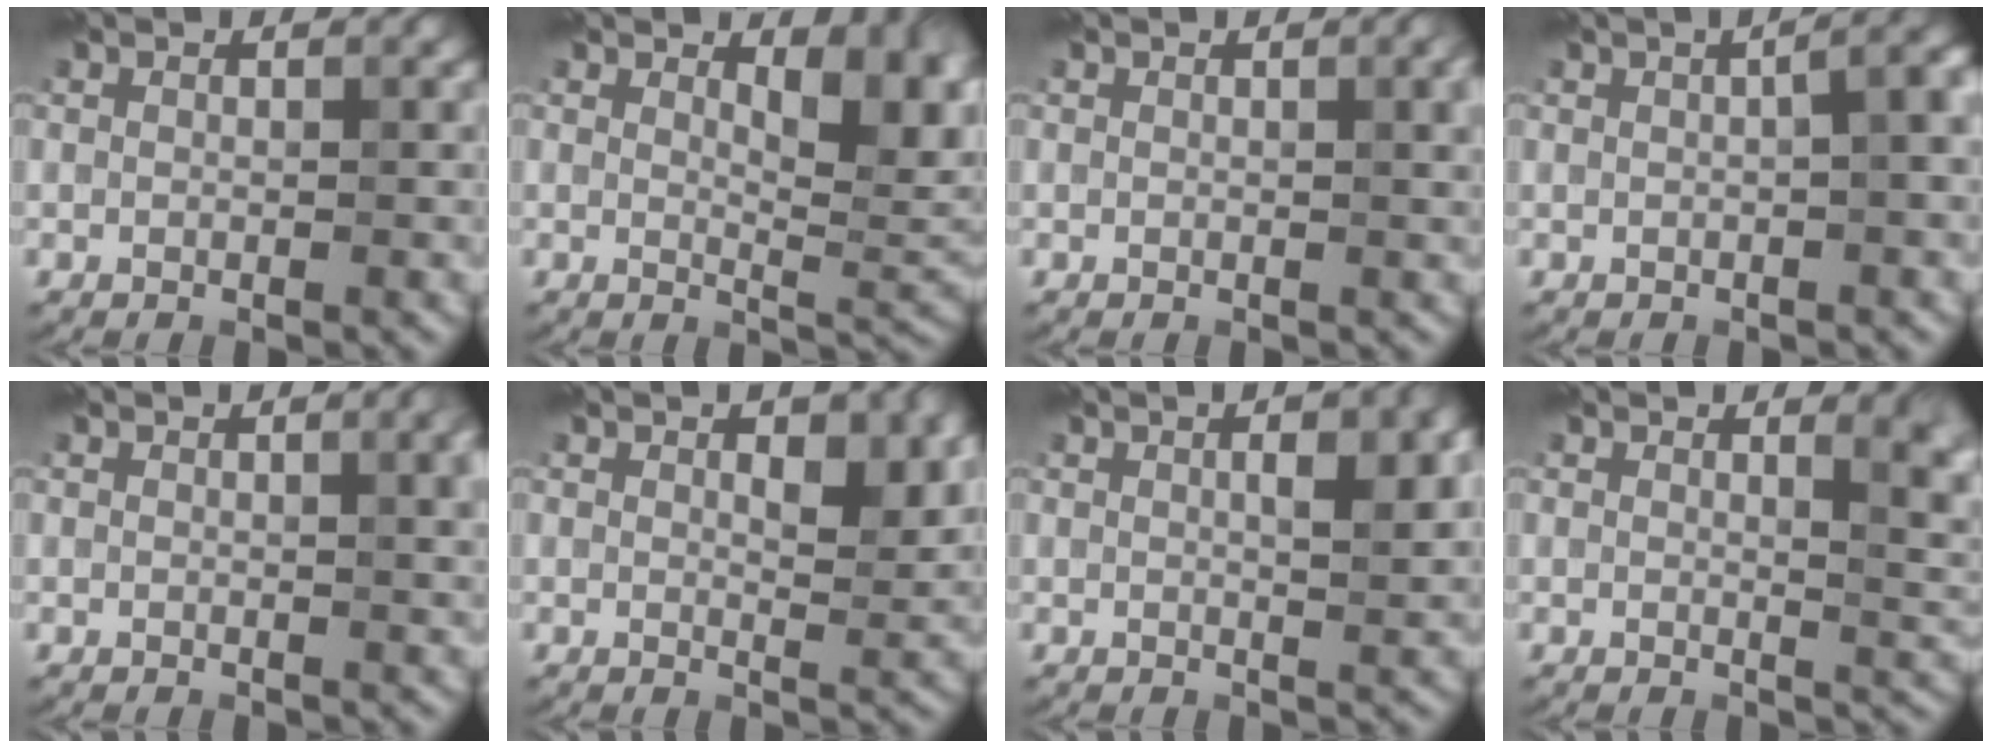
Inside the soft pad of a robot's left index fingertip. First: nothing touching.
{"total": 5.6, "force": [2.2, 2.3, 4.6], "torque": [-0.060, -0.010, 0.037]}
{"total": 2.6, "force": [0.8, 0.9, 2.3], "torque": [-0.030, 0.003, 0.012]}
{"total": 5.7, "force": [0.5, 2.4, 5.2], "torque": [-0.033, 0.024, 0.002]}
{"total": 4.1, "force": [1.1, 1.6, 3.5], "torque": [-0.035, 0.003, 0.021]}
{"total": 3.5, "force": [1.2, 1.5, 2.9], "torque": [-0.040, -0.005, 0.022]}
{"total": 3.8, "force": [0.9, 1.2, 3.5], "torque": [-0.052, 0.004, 0.015]}
{"total": 4.9, "force": [1.9, 1.9, 4.1], "torque": [-0.035, -0.004, 0.031]}